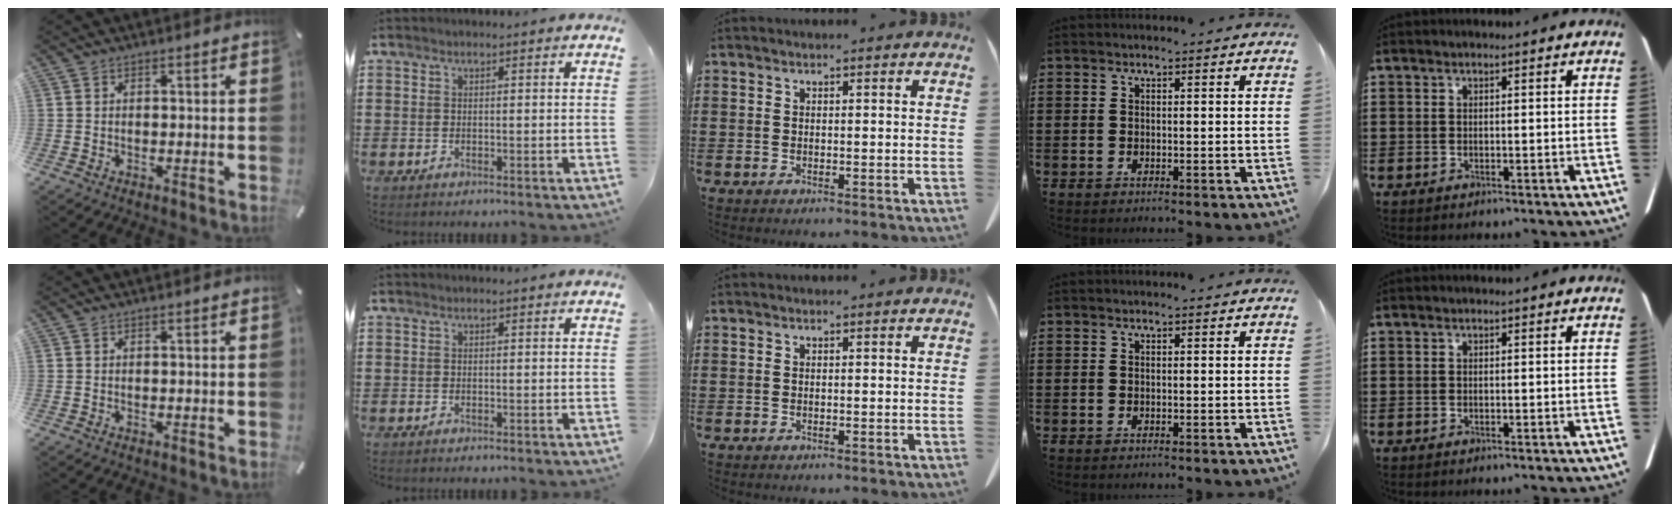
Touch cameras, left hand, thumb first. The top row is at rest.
{}